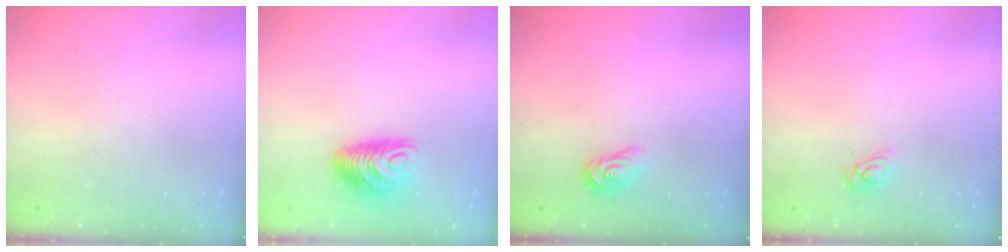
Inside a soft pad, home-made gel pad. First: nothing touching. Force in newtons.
{"total": 9.3, "press": 9.3, "slide": 0.3}
{"total": 3.5, "press": 3.5, "slide": 0.3}
{"total": 3.8, "press": 3.8, "slide": 0.5}